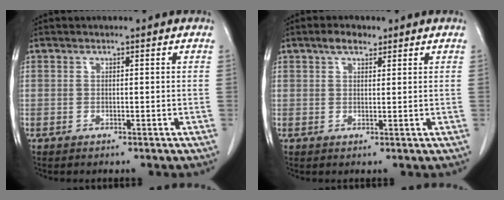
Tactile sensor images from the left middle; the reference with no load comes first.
{"total": 2.7, "force": [1.9, 1.2, 1.5], "torque": [-0.029, 0.008, 0.032]}